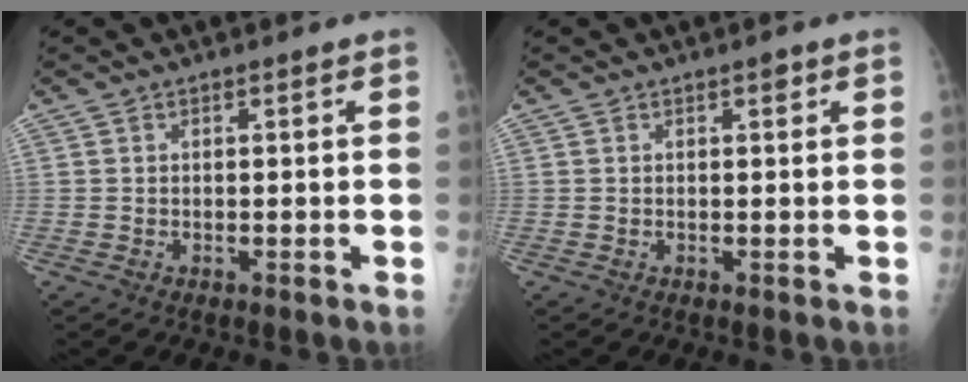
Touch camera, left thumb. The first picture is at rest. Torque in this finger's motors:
{"motor_torque": [-0.15, 0.05, 0.07, 0.14, 0.00]}